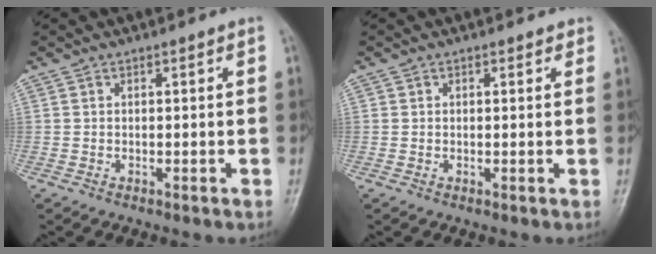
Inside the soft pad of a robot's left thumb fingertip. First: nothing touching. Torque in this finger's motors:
{"motor_torque": [-0.17, 0.01, -0.25, -0.28, 0.02]}